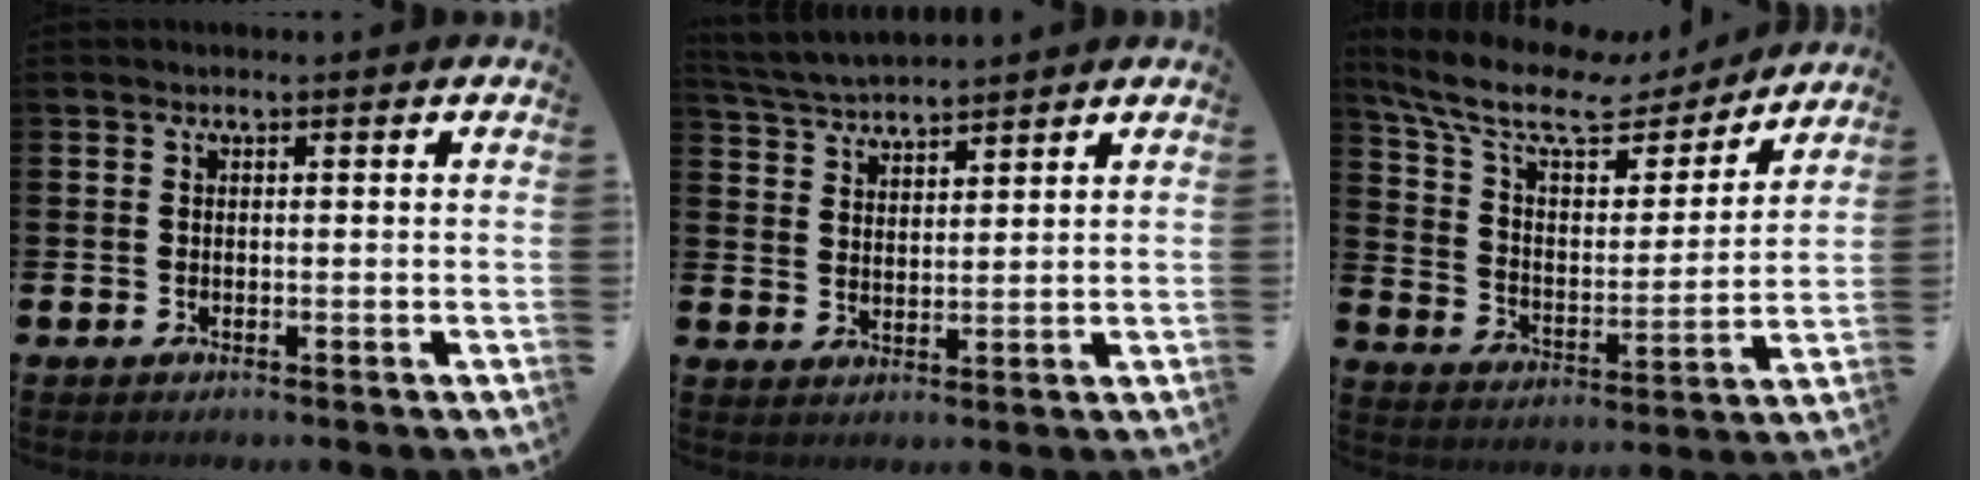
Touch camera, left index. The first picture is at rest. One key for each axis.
{"total": 3.8, "fx": 3.8, "fy": 0.3, "fz": 0.4, "tx": -0.028, "ty": -0.020, "tz": 0.068}
{"total": 11.1, "fx": 8.7, "fy": 4.5, "fz": 5.3, "tx": -0.133, "ty": -0.050, "tz": 0.144}